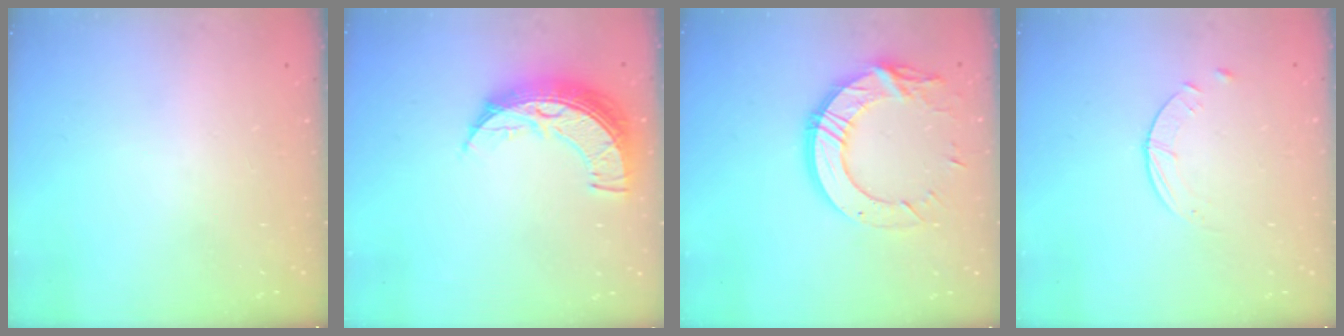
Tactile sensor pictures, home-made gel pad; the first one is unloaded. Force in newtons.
{"total": 11.9, "press": 11.8, "slide": 1.0}
{"total": 16.0, "press": 16.0, "slide": 1.0}
{"total": 2.6, "press": 2.5, "slide": 0.3}